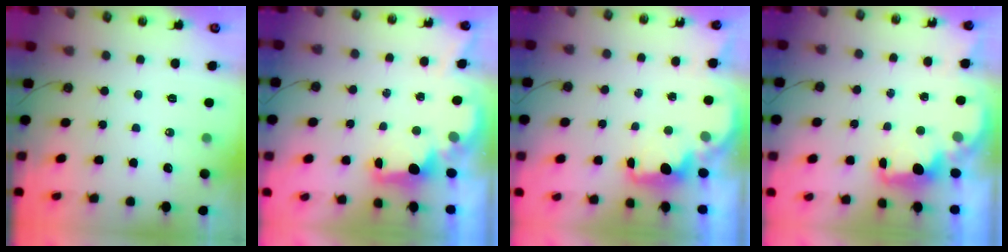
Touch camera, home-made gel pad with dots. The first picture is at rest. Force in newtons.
{"total": 3.4, "press": 3.3, "slide": 0.4}
{"total": 1.9, "press": 1.9, "slide": 0.5}
{"total": 2.2, "press": 2.1, "slide": 0.8}